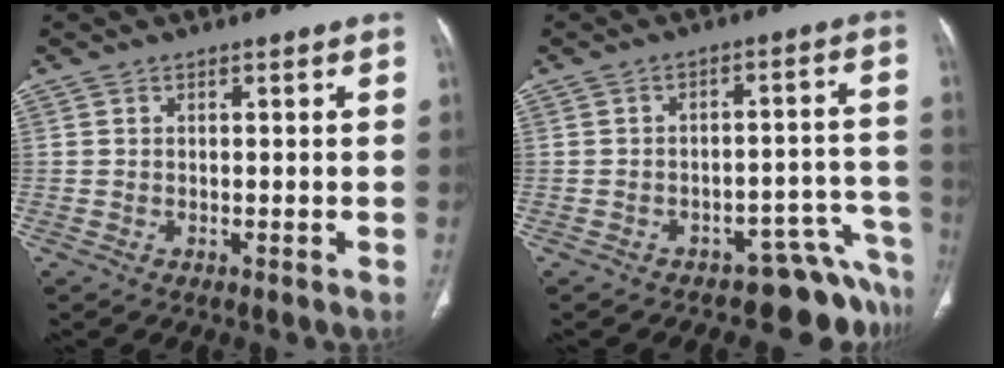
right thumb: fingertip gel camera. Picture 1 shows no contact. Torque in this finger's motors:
{"motor_torque": [1.46, -0.19, 0.33, -0.88, 0.09]}